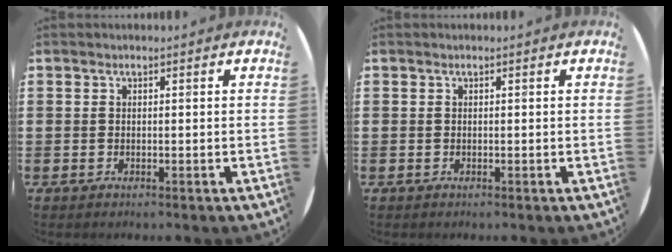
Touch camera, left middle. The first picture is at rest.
{"total": 0.0}